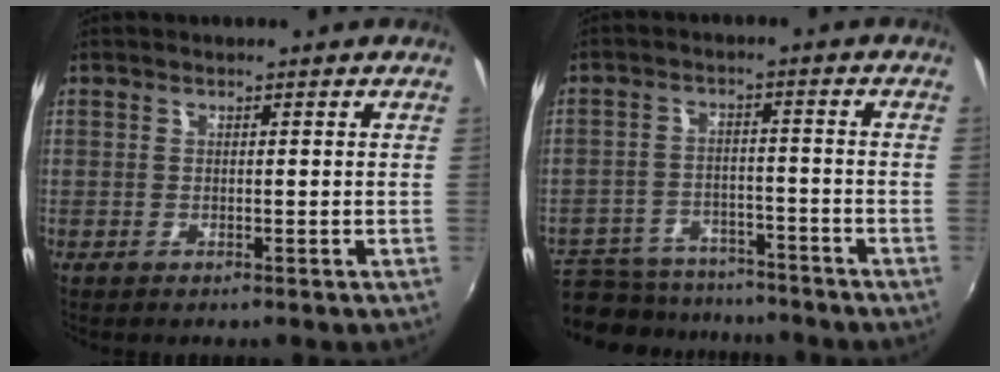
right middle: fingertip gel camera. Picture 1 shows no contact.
{"total": 17.6, "force": [-14.6, 7.6, 6.4], "torque": [-0.168, -0.005, -0.213]}